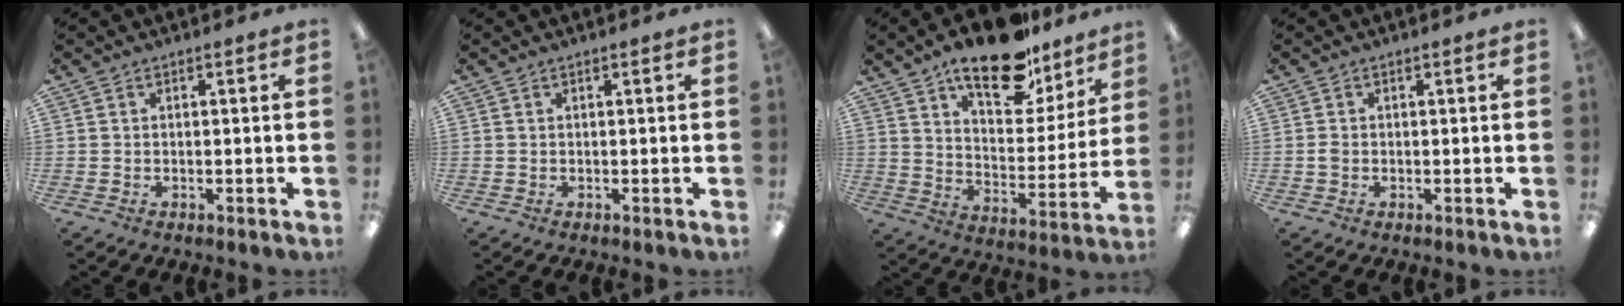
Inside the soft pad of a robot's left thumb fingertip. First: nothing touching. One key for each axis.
{"total": 0.0}
{"total": 19.8, "fx": 14.7, "fy": 8.3, "fz": 10.4, "tx": -0.159, "ty": -0.087, "tz": 0.249}
{"total": 1.2, "fx": -0.2, "fy": 0.9, "fz": 0.8, "tx": -0.016, "ty": 0.003, "tz": -0.004}